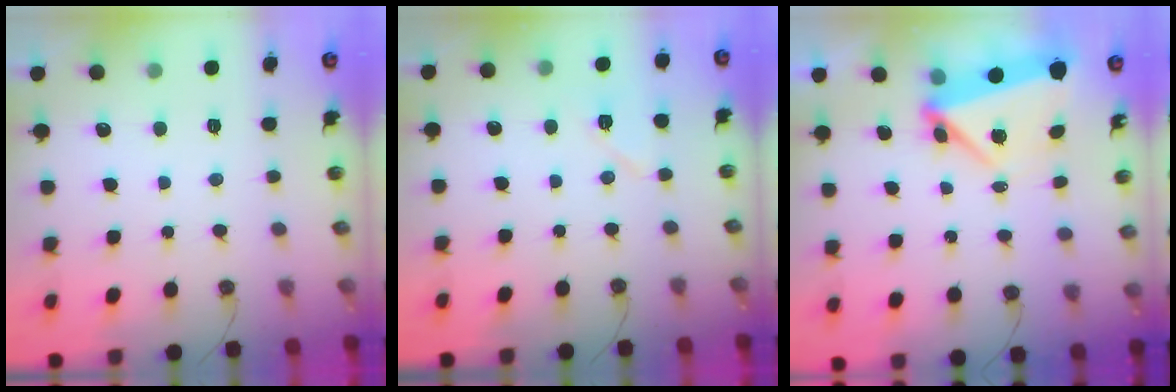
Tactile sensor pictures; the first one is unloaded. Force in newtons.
{"total": 8.4, "press": 5.4, "slide": 6.5}
{"total": 5.8, "press": 5.8, "slide": 0.3}